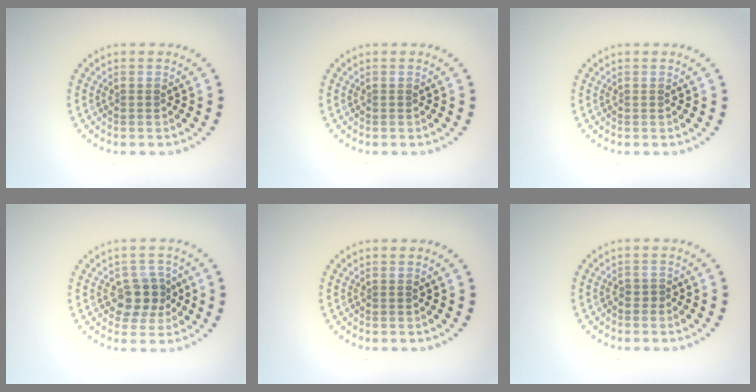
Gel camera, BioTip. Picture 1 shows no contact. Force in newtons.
{"total": 0.0}
{"total": 0.0}
{"total": 3.6, "press": 3.3, "slide": 1.4}
{"total": 0.0}
{"total": 0.6, "press": 0.4, "slide": 0.5}